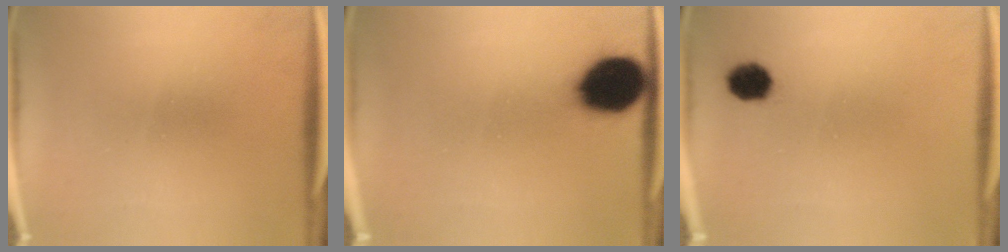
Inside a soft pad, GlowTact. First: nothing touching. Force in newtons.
{"total": 13.7}
{"total": 5.0}